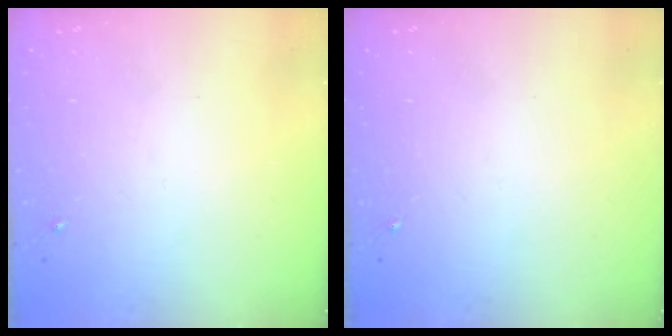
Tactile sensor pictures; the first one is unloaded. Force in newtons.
{"total": 0.0}